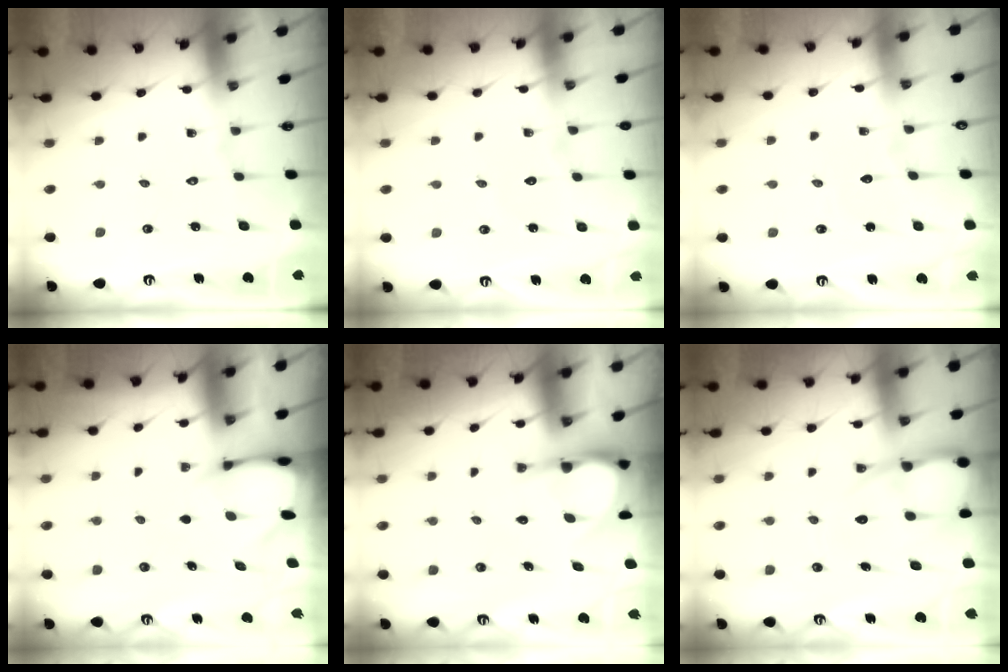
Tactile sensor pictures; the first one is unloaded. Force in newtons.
{"total": 2.5, "press": 2.5, "slide": 0.2}
{"total": 3.8, "press": 3.8, "slide": 0.1}
{"total": 2.7, "press": 2.7, "slide": 0.3}
{"total": 5.8, "press": 5.8, "slide": 0.6}
{"total": 9.8, "press": 9.7, "slide": 0.9}